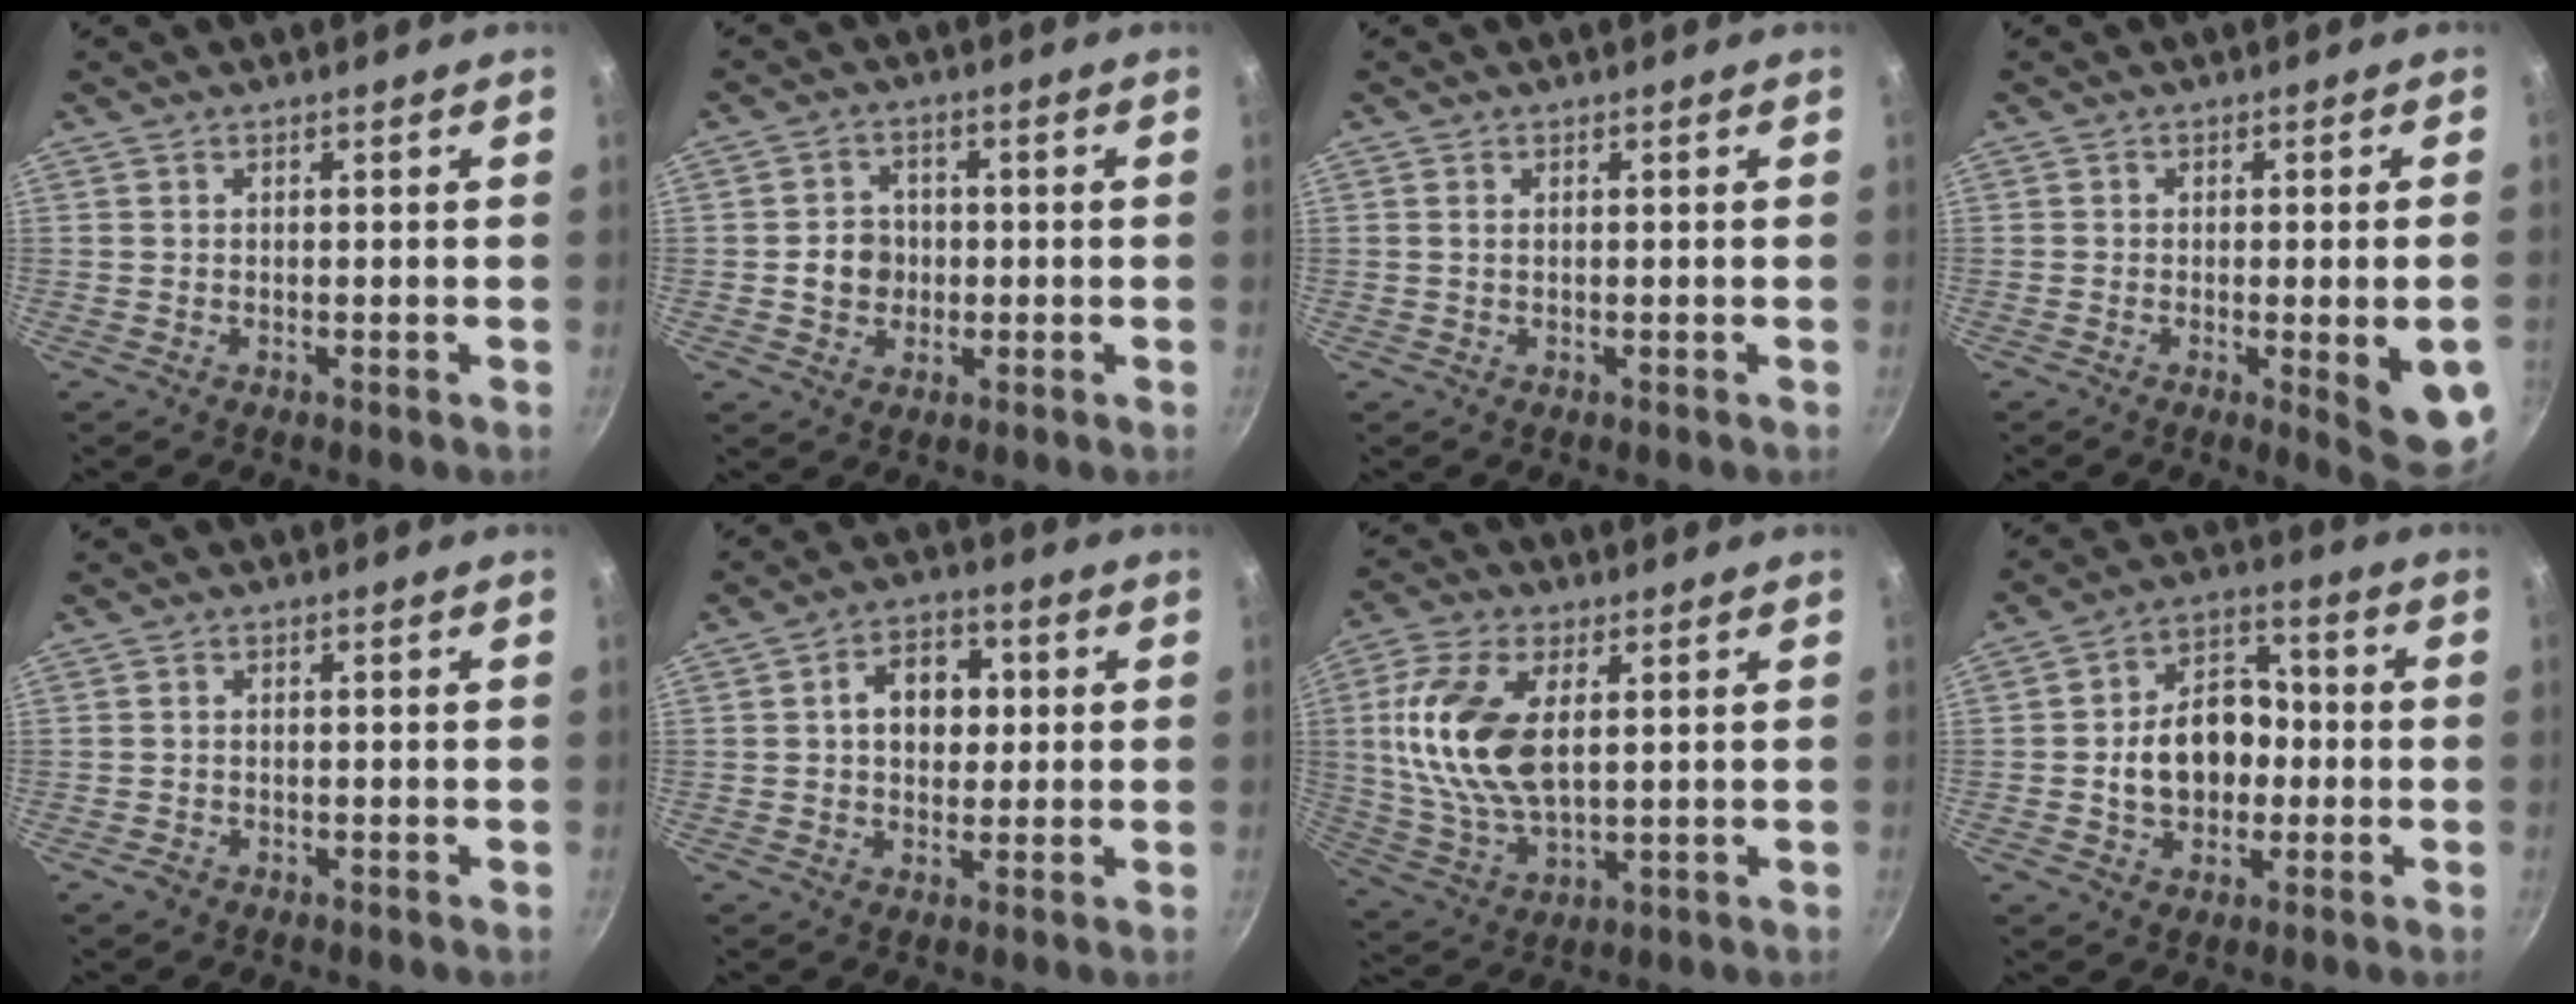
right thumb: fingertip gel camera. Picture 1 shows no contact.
{"total": 5.4, "force": [-0.4, 4.8, 2.4], "torque": [-0.011, 0.007, -0.011]}
{"total": 0.6, "force": [0.1, 0.3, 0.5], "torque": [-0.010, 0.000, 0.002]}
{"total": 9.7, "force": [-2.1, 2.1, 9.2], "torque": [-0.094, 0.000, -0.021]}
{"total": 1.6, "force": [-1.1, 1.0, 0.7], "torque": [-0.018, 0.011, -0.018]}
{"total": 8.5, "force": [1.1, 6.3, 5.6], "torque": [-0.048, 0.011, 0.008]}
{"total": 15.8, "force": [3.0, 8.4, 13.1], "torque": [-0.258, -0.004, 0.060]}
{"total": 12.9, "force": [-1.2, 9.7, 8.4], "torque": [-0.099, 0.033, -0.026]}